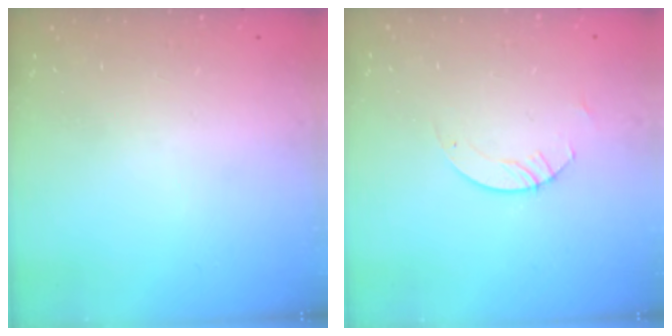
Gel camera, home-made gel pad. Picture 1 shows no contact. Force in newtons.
{"total": 3.0, "press": 3.0, "slide": 0.3}